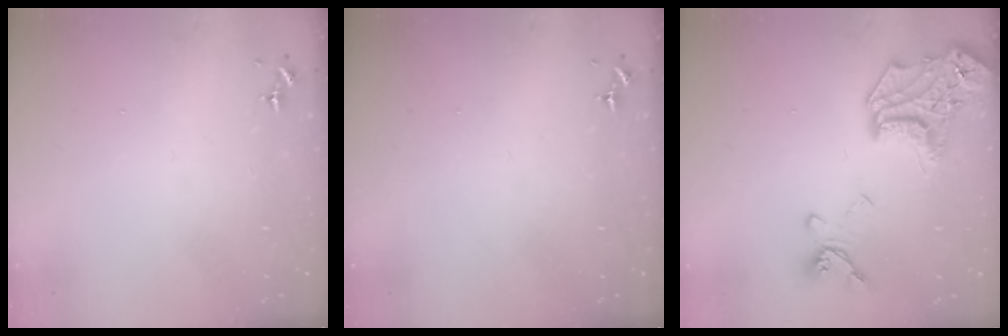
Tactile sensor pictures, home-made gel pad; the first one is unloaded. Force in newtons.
{"total": 0.0}
{"total": 19.9, "press": 19.9, "slide": 0.9}